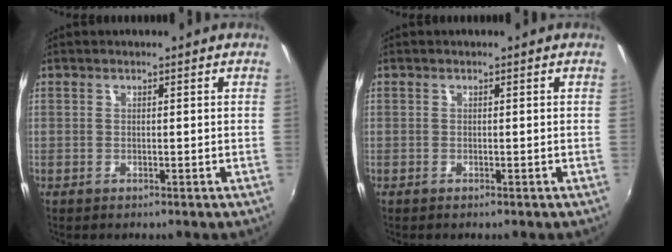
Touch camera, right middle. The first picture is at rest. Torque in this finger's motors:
{"motor_torque": [0.42, -0.35, 0.03, -0.03]}